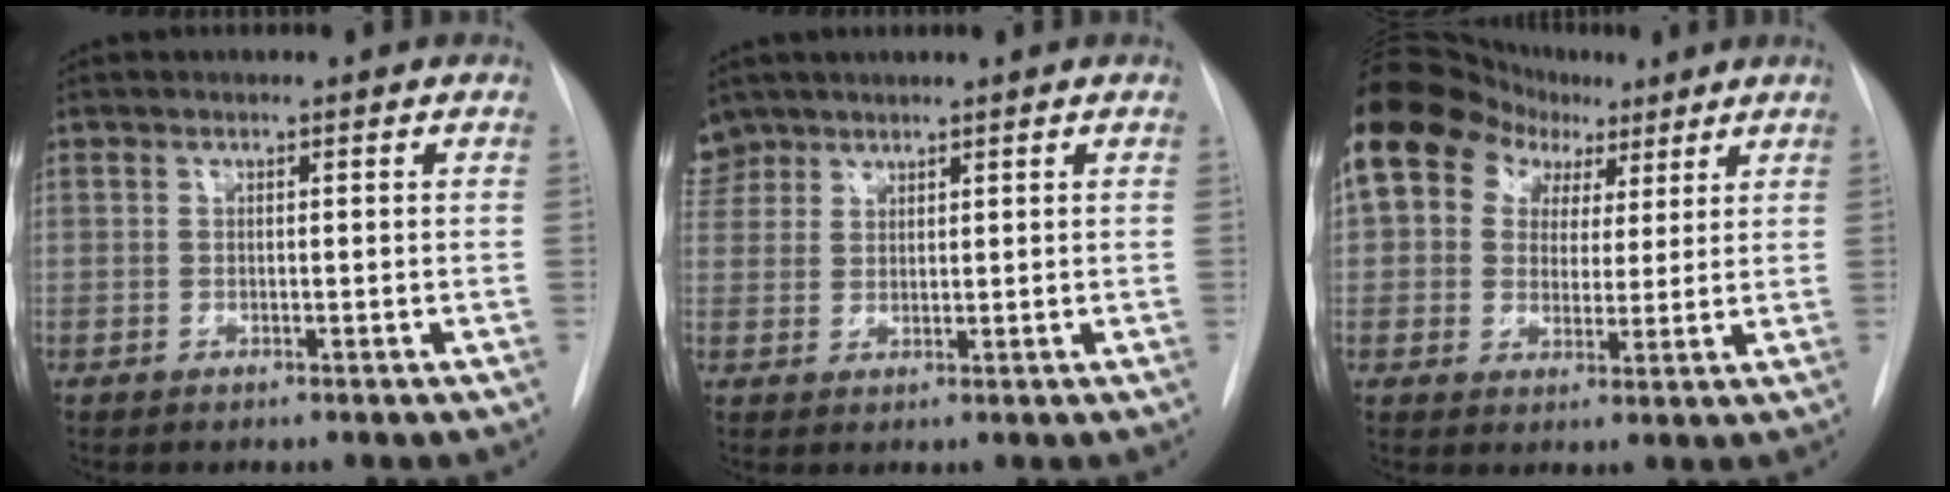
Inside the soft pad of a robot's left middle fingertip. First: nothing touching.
{"total": 3.8, "force": [3.2, 2.1, -0.3], "torque": [0.009, 0.009, 0.065]}
{"total": 13.6, "force": [7.1, 10.2, 5.6], "torque": [-0.093, 0.063, 0.121]}